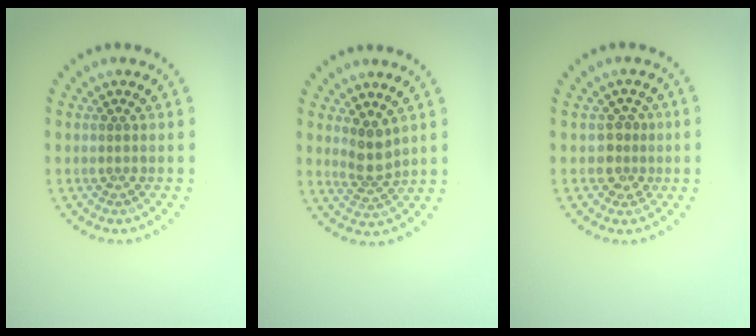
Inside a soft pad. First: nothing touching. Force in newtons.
{"total": 2.2, "press": 1.8, "slide": 1.3}
{"total": 2.0, "press": 1.7, "slide": 1.1}